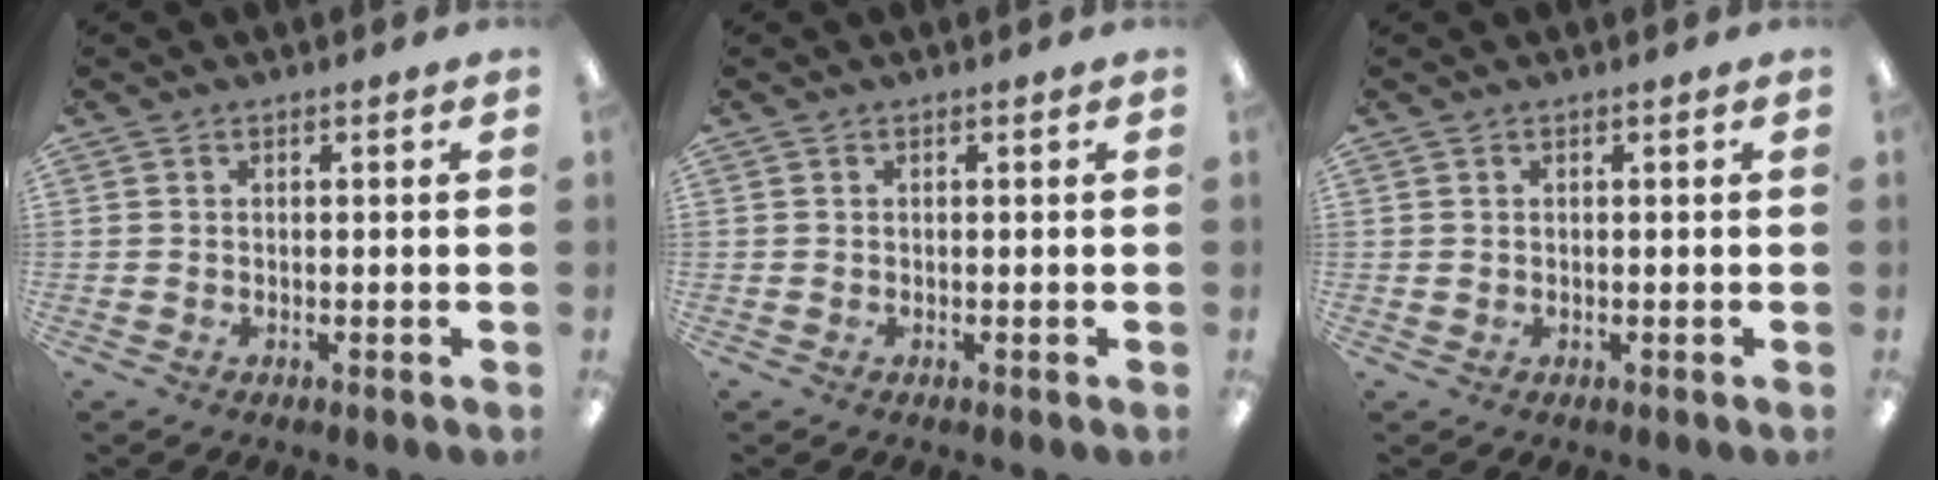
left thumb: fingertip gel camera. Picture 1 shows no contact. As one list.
[{"total": 0.0}, {"total": 0.7, "force": [0.4, 0.5, 0.2], "torque": [-0.005, 0.003, 0.008]}]